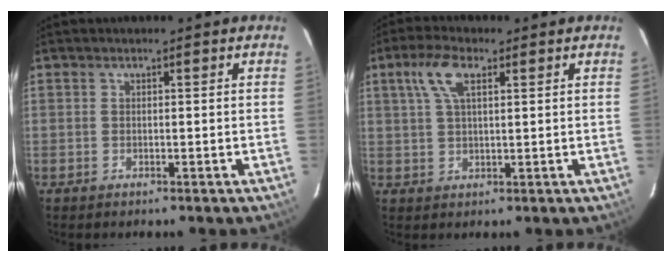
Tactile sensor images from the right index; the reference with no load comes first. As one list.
[{"total": 6.4, "force": [2.8, 2.5, 5.2], "torque": [-0.105, 0.015, 0.054]}]